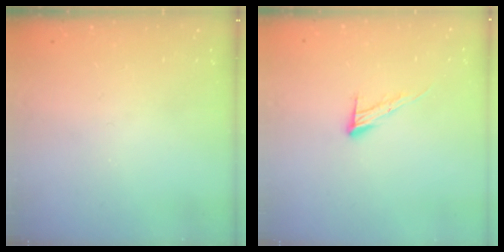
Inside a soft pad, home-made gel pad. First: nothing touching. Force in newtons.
{"total": 8.8, "press": 8.7, "slide": 0.2}